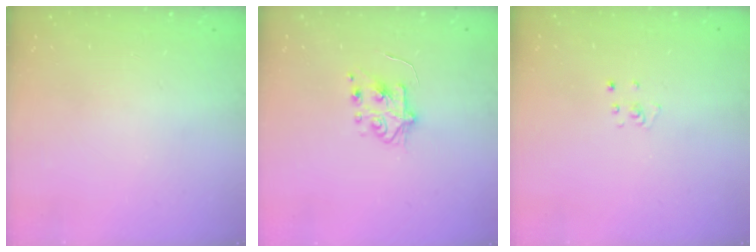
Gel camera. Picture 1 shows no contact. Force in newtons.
{"total": 5.8, "press": 5.8, "slide": 0.6}
{"total": 2.6, "press": 2.6, "slide": 0.3}